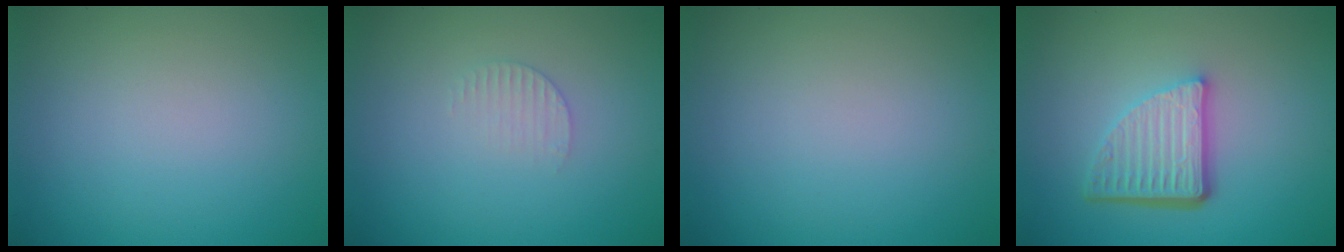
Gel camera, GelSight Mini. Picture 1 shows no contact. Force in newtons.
{"total": 1.3, "press": 1.2, "slide": 0.4}
{"total": 0.0}
{"total": 5.3, "press": 3.7, "slide": 3.8}